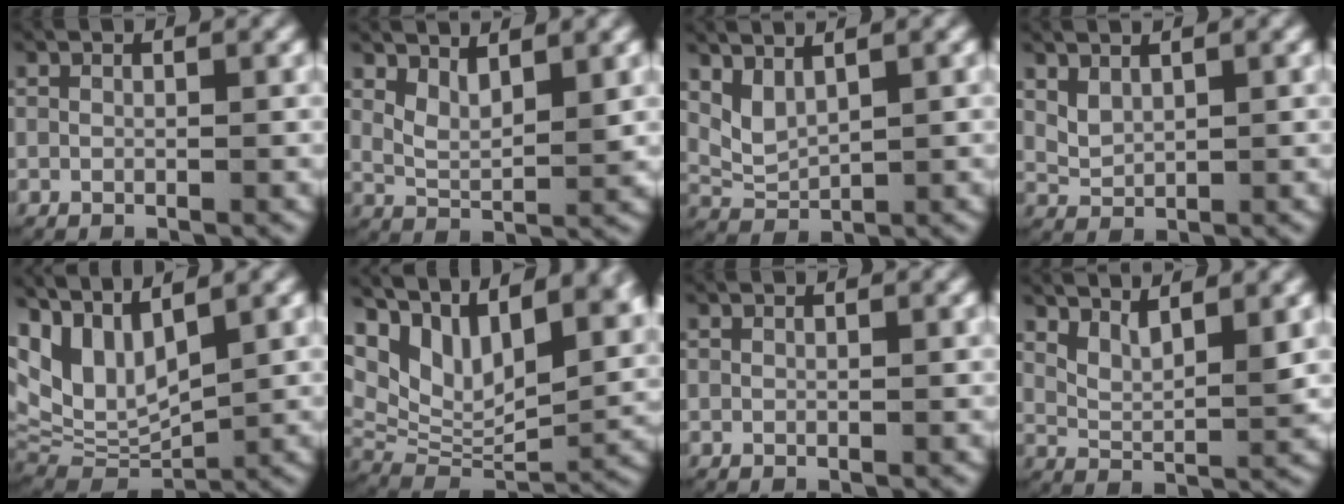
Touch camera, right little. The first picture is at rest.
{"total": 3.1, "force": [1.8, 1.6, 2.0], "torque": [-0.044, -0.010, 0.032]}
{"total": 3.6, "force": [1.3, 2.7, 2.1], "torque": [-0.062, -0.011, 0.030]}
{"total": 1.9, "force": [0.9, 1.4, 1.0], "torque": [-0.031, -0.004, 0.025]}
{"total": 11.1, "force": [2.0, 8.7, 6.6], "torque": [-0.155, -0.019, 0.036]}
{"total": 13.5, "force": [3.8, 8.9, 9.4], "torque": [-0.166, 0.000, 0.057]}
{"total": 0.0}
{"total": 3.5, "force": [2.1, 1.5, 2.3], "torque": [-0.050, -0.008, 0.037]}